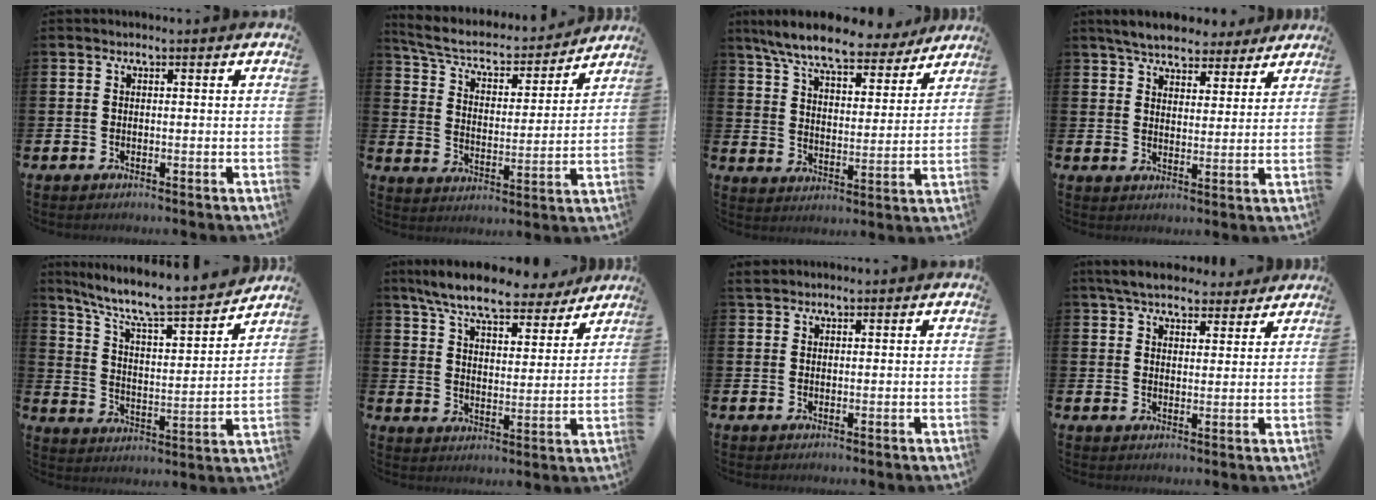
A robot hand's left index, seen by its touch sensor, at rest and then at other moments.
{"total": 6.3, "force": [5.6, 1.9, 2.1], "torque": [-0.075, -0.044, 0.091]}
{"total": 9.4, "force": [8.4, 1.5, 3.9], "torque": [-0.104, -0.044, 0.147]}
{"total": 6.1, "force": [5.7, 1.8, 1.1], "torque": [-0.040, -0.021, 0.103]}
{"total": 8.3, "force": [7.4, 1.1, 3.8], "torque": [-0.107, -0.056, 0.120]}
{"total": 8.9, "force": [8.0, 1.5, 3.6], "torque": [-0.097, -0.041, 0.140]}
{"total": 1.6, "force": [1.5, 0.5, 0.2], "torque": [0.003, 0.001, 0.026]}
{"total": 5.9, "force": [5.4, 1.6, 1.4], "torque": [-0.042, -0.020, 0.100]}